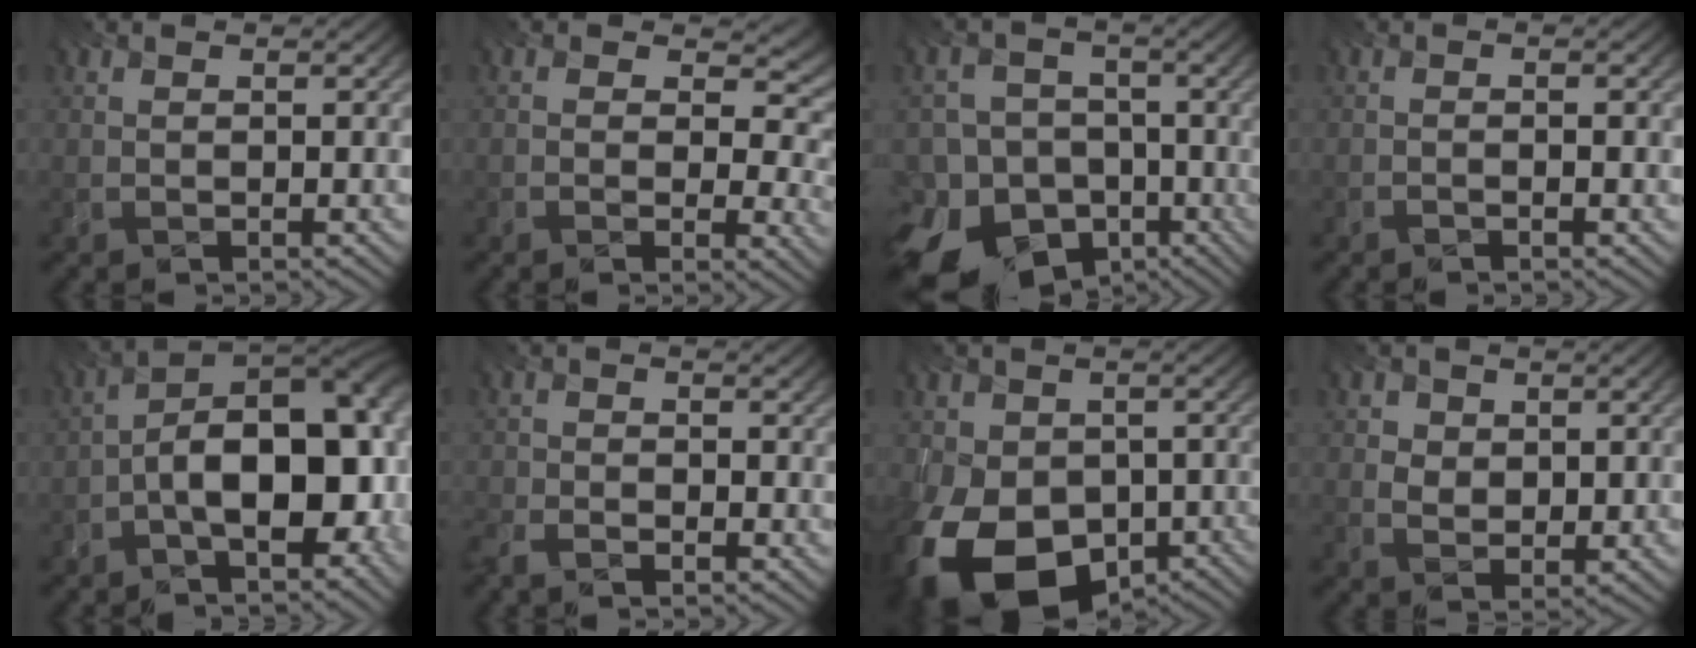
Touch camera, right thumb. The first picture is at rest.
{"total": 6.6, "force": [1.9, 4.7, 4.2], "torque": [-0.084, -0.006, 0.038]}
{"total": 15.8, "force": [-9.4, 11.7, 4.8], "torque": [-0.129, -0.049, -0.161]}
{"total": 1.0, "force": [-0.7, 0.1, 0.7], "torque": [-0.002, -0.001, -0.024]}
{"total": 16.4, "force": [-3.4, 8.8, 13.5], "torque": [-0.176, -0.009, -0.063]}
{"total": 1.9, "force": [-1.4, 1.3, 0.3], "torque": [-0.017, -0.004, -0.029]}
{"total": 15.7, "force": [-6.1, 11.1, 9.2], "torque": [-0.214, -0.057, -0.088]}
{"total": 2.3, "force": [0.6, 2.1, 0.7], "torque": [-0.026, -0.010, 0.016]}